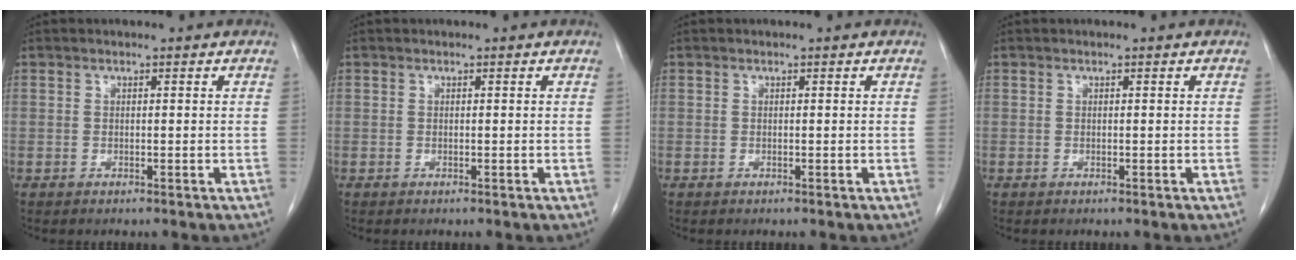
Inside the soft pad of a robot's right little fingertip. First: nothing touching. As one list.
[{"total": 0.0}, {"total": 0.0}, {"total": 0.0}]